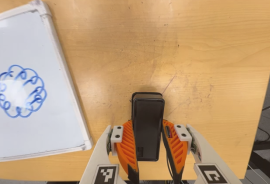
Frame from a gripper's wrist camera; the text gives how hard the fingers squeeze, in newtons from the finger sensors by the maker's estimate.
{"total": 5.7, "left": 3.5, "right": 7.8}